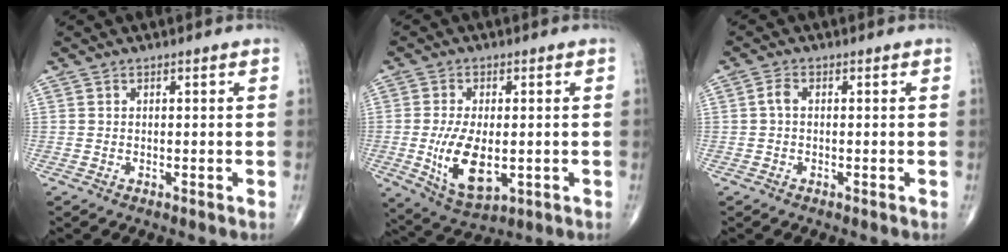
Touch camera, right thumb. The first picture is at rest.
{"total": 11.0, "force": [-1.6, 5.6, 9.4], "torque": [-0.169, -0.015, -0.015]}
{"total": 1.6, "force": [-0.1, 0.9, 1.4], "torque": [-0.027, 0.003, -0.005]}